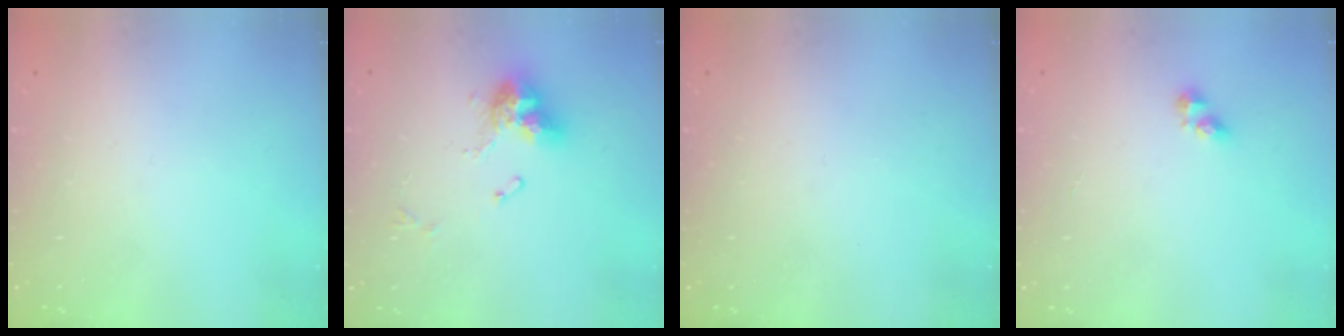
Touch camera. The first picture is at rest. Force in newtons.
{"total": 11.1, "press": 11.0, "slide": 1.1}
{"total": 0.0}
{"total": 5.0, "press": 5.0, "slide": 0.5}